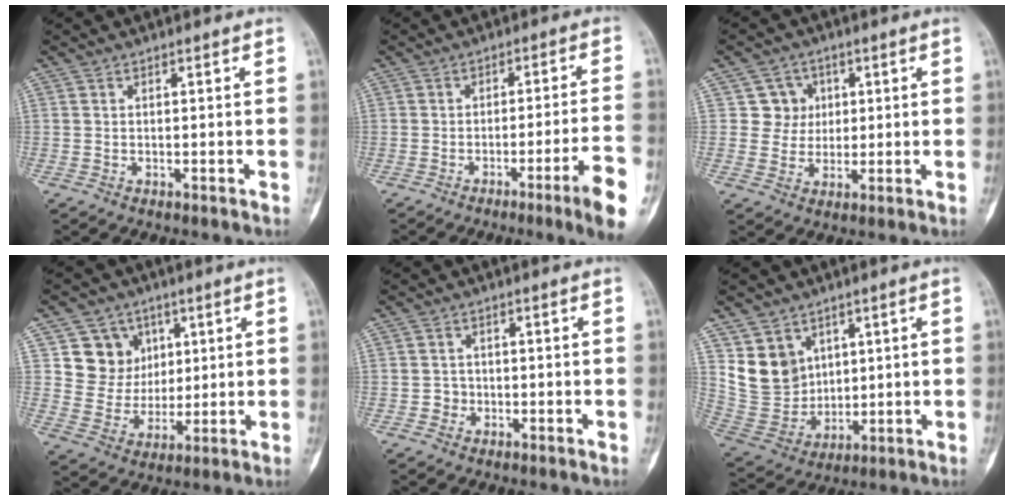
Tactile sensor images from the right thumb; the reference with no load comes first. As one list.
[{"total": 10.4, "force": [-5.2, -0.2, 8.9], "torque": [-0.124, 0.012, -0.075]}, {"total": 5.5, "force": [1.4, 5.3, 0.6], "torque": [0.030, 0.003, 0.017]}, {"total": 10.2, "force": [4.0, 9.1, 2.3], "torque": [0.007, -0.015, 0.076]}, {"total": 1.9, "force": [-0.6, 1.8, 0.4], "torque": [0.009, 0.009, -0.013]}, {"total": 10.9, "force": [4.9, 8.9, 4.0], "torque": [-0.049, -0.027, 0.116]}]